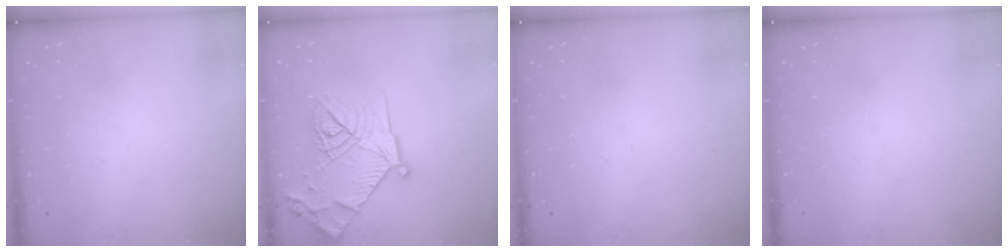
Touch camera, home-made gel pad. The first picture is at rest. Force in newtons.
{"total": 20.3, "press": 20.2, "slide": 1.9}
{"total": 0.0}
{"total": 0.0}